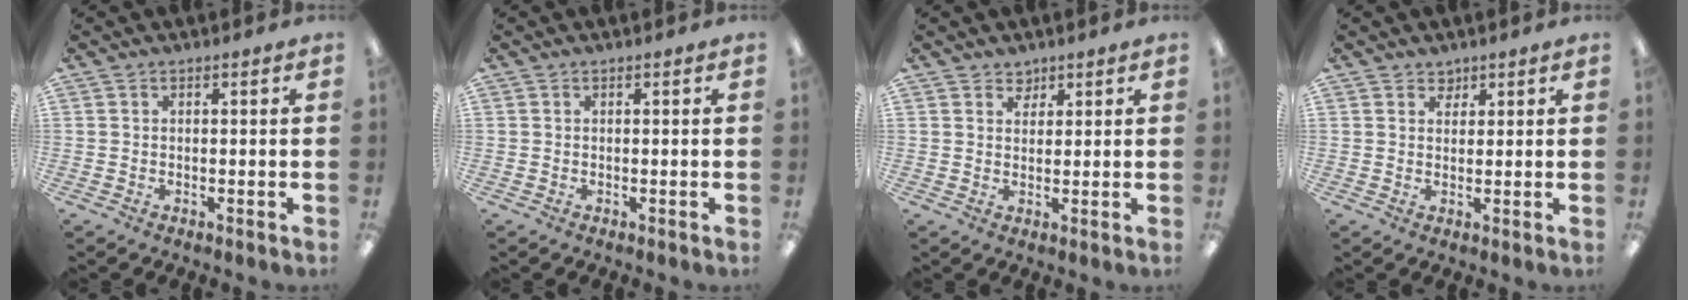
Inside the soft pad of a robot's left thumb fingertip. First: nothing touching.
{"total": 0.0}
{"total": 2.9, "force": [2.2, 1.9, 0.1], "torque": [0.010, -0.009, 0.040]}
{"total": 2.5, "force": [1.9, 1.7, 0.1], "torque": [0.011, -0.008, 0.032]}